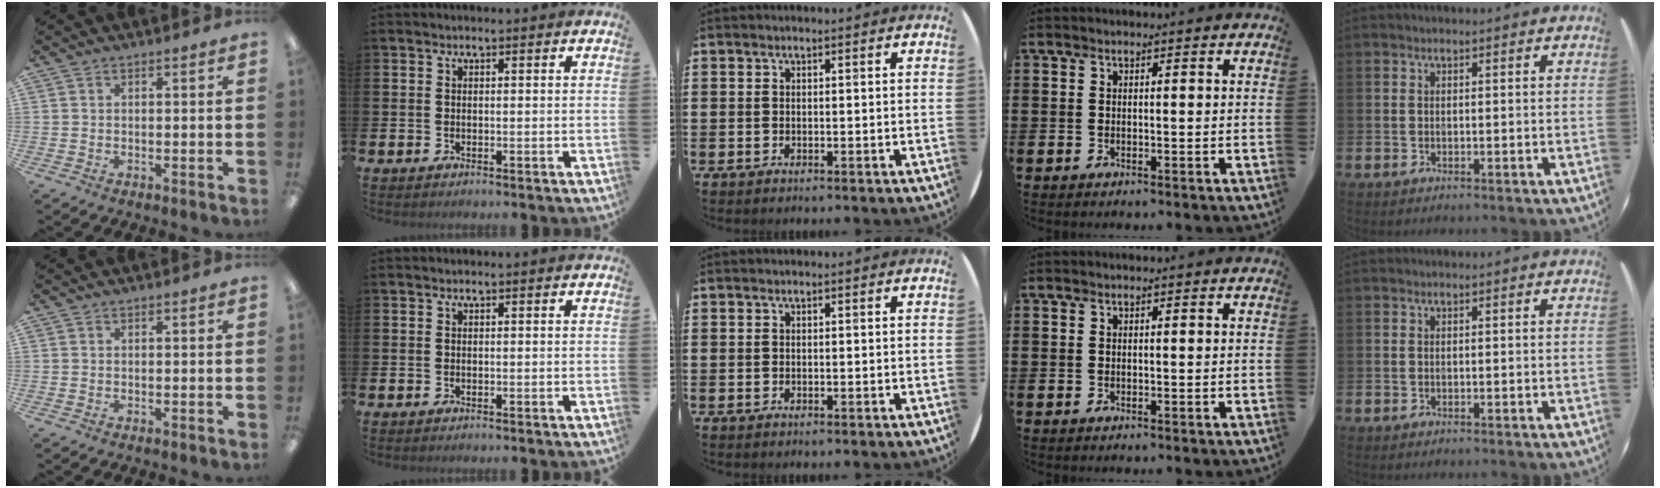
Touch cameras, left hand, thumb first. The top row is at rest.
{}